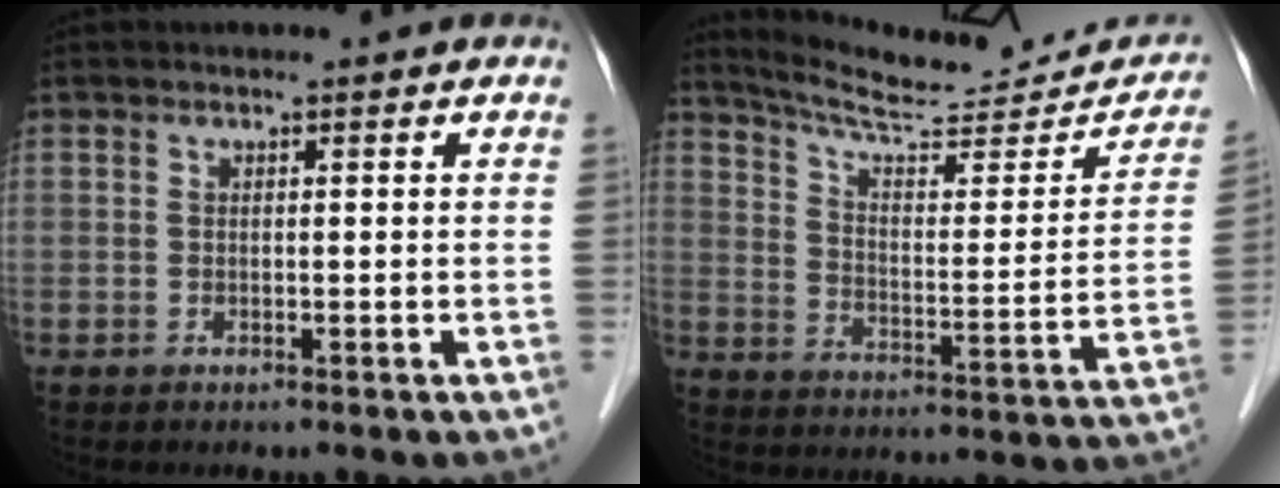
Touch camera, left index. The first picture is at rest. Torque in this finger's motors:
{"motor_torque": [-1.07, -1.07, 0.03, 0.01]}